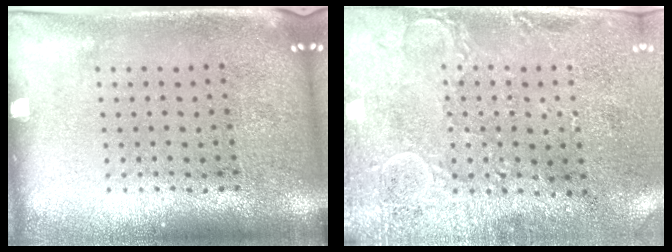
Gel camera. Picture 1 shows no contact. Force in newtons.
{"total": 3.1, "press": 2.3, "slide": 2.0}